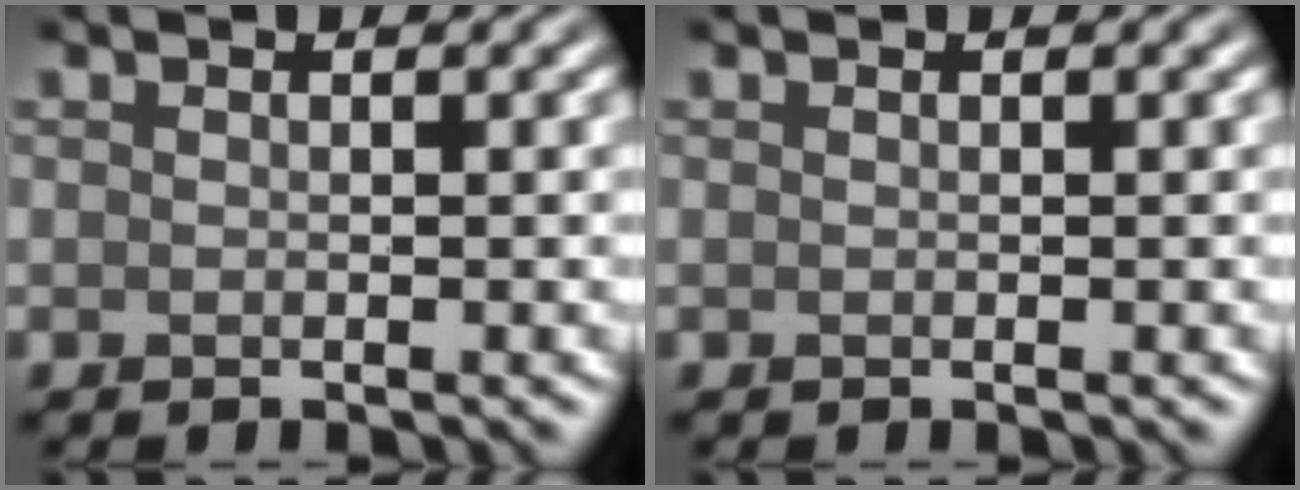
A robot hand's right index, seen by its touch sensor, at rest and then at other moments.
{"total": 0.0}